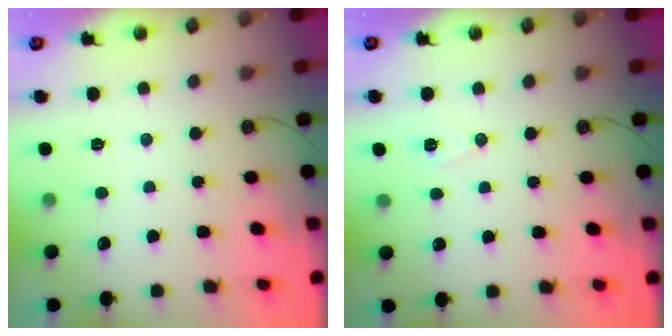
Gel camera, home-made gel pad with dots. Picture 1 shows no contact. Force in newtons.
{"total": 5.9, "press": 4.7, "slide": 3.6}